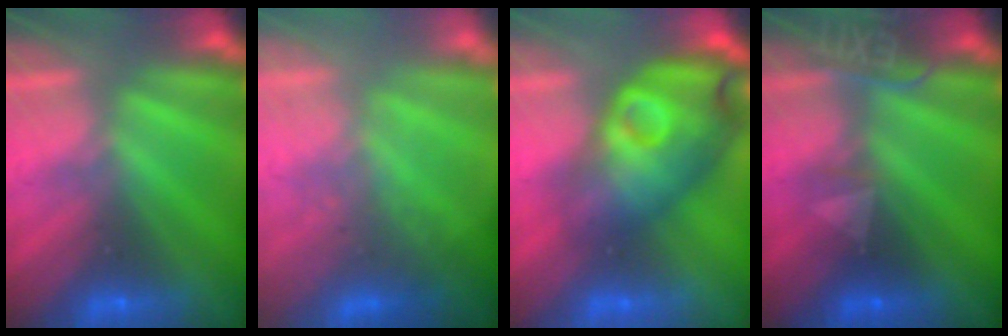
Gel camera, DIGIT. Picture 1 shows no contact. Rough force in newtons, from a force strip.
{"total": 7.1}
{"total": 4.0}
{"total": 2.4}